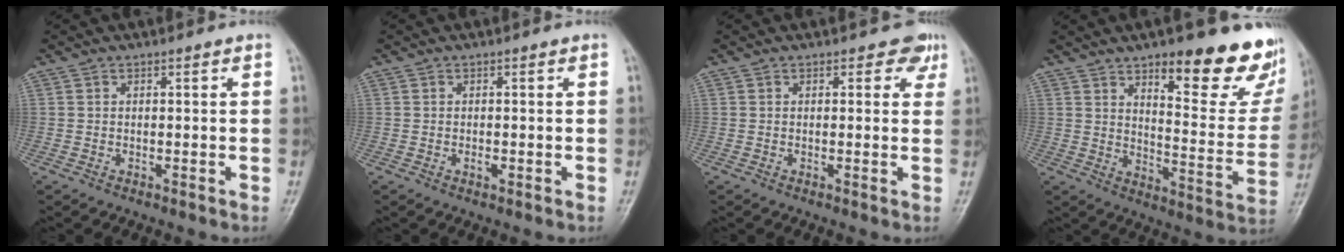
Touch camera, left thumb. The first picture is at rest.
{"total": 0.9, "force": [-0.2, 0.5, 0.7], "torque": [-0.012, -0.001, -0.003]}
{"total": 2.6, "force": [1.6, 1.8, 1.1], "torque": [0.016, -0.005, 0.011]}
{"total": 21.5, "force": [13.1, 6.9, 15.5], "torque": [-0.152, -0.079, 0.182]}